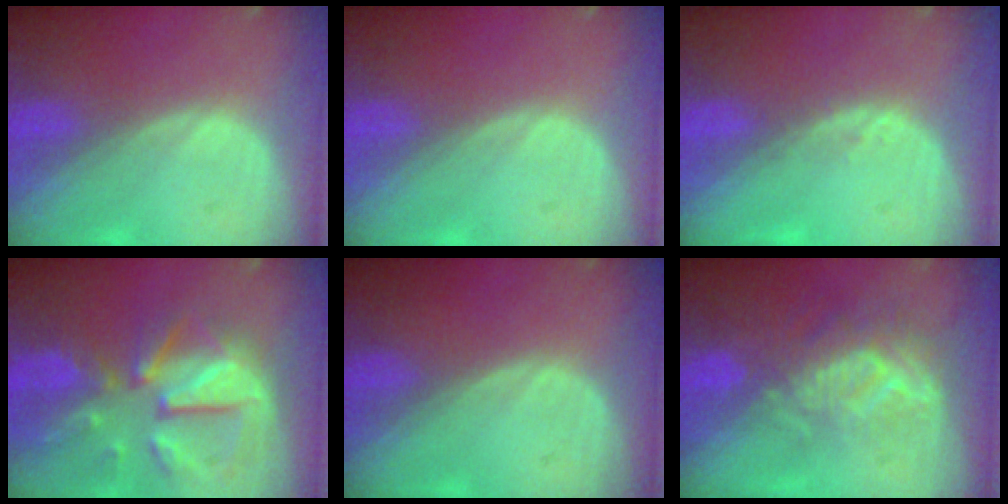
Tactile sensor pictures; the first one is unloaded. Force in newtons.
{"total": 0.0}
{"total": 1.3, "press": 1.2, "slide": 0.6}
{"total": 12.0, "press": 10.4, "slide": 5.9}
{"total": 0.0}
{"total": 9.5, "press": 8.4, "slide": 4.4}